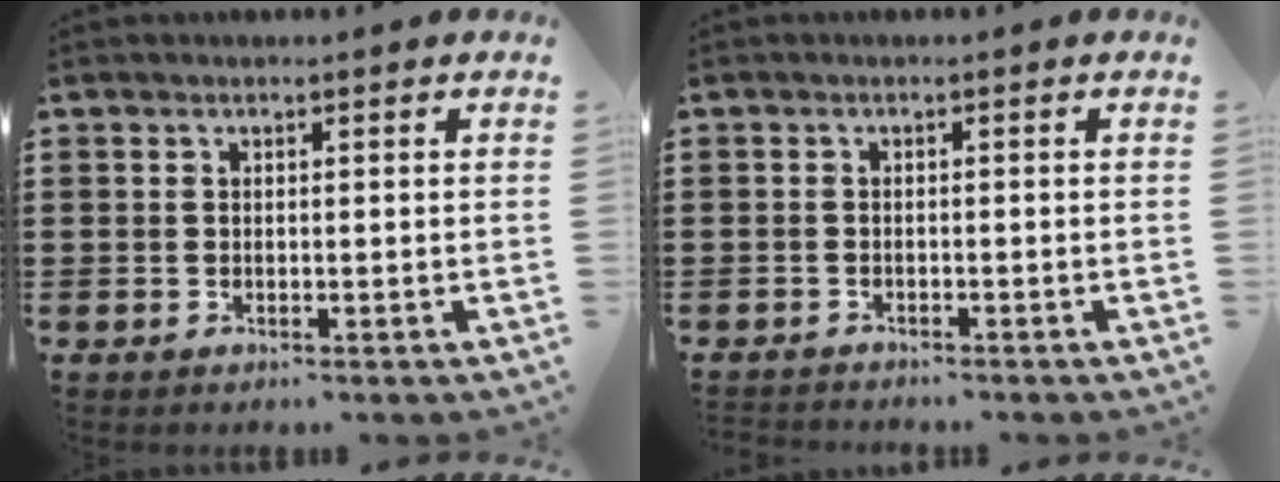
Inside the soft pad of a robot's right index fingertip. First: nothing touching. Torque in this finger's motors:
{"motor_torque": [-1.89, 0.25, -1.05, -0.16]}